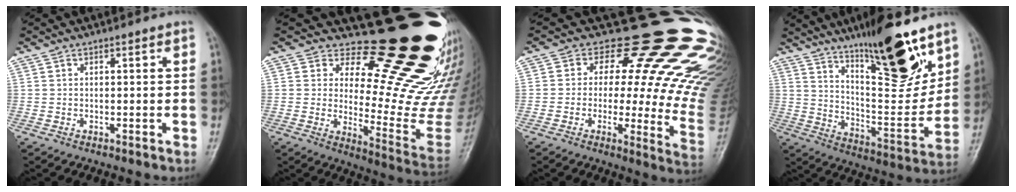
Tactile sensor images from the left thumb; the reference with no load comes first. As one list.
[{"total": 27.5, "force": [19.7, 9.7, 16.5], "torque": [-0.179, -0.159, 0.255]}, {"total": 22.9, "force": [16.7, 8.8, 13.0], "torque": [-0.122, -0.115, 0.177]}, {"total": 21.0, "force": [13.6, 5.3, 15.0], "torque": [-0.196, -0.082, 0.226]}]